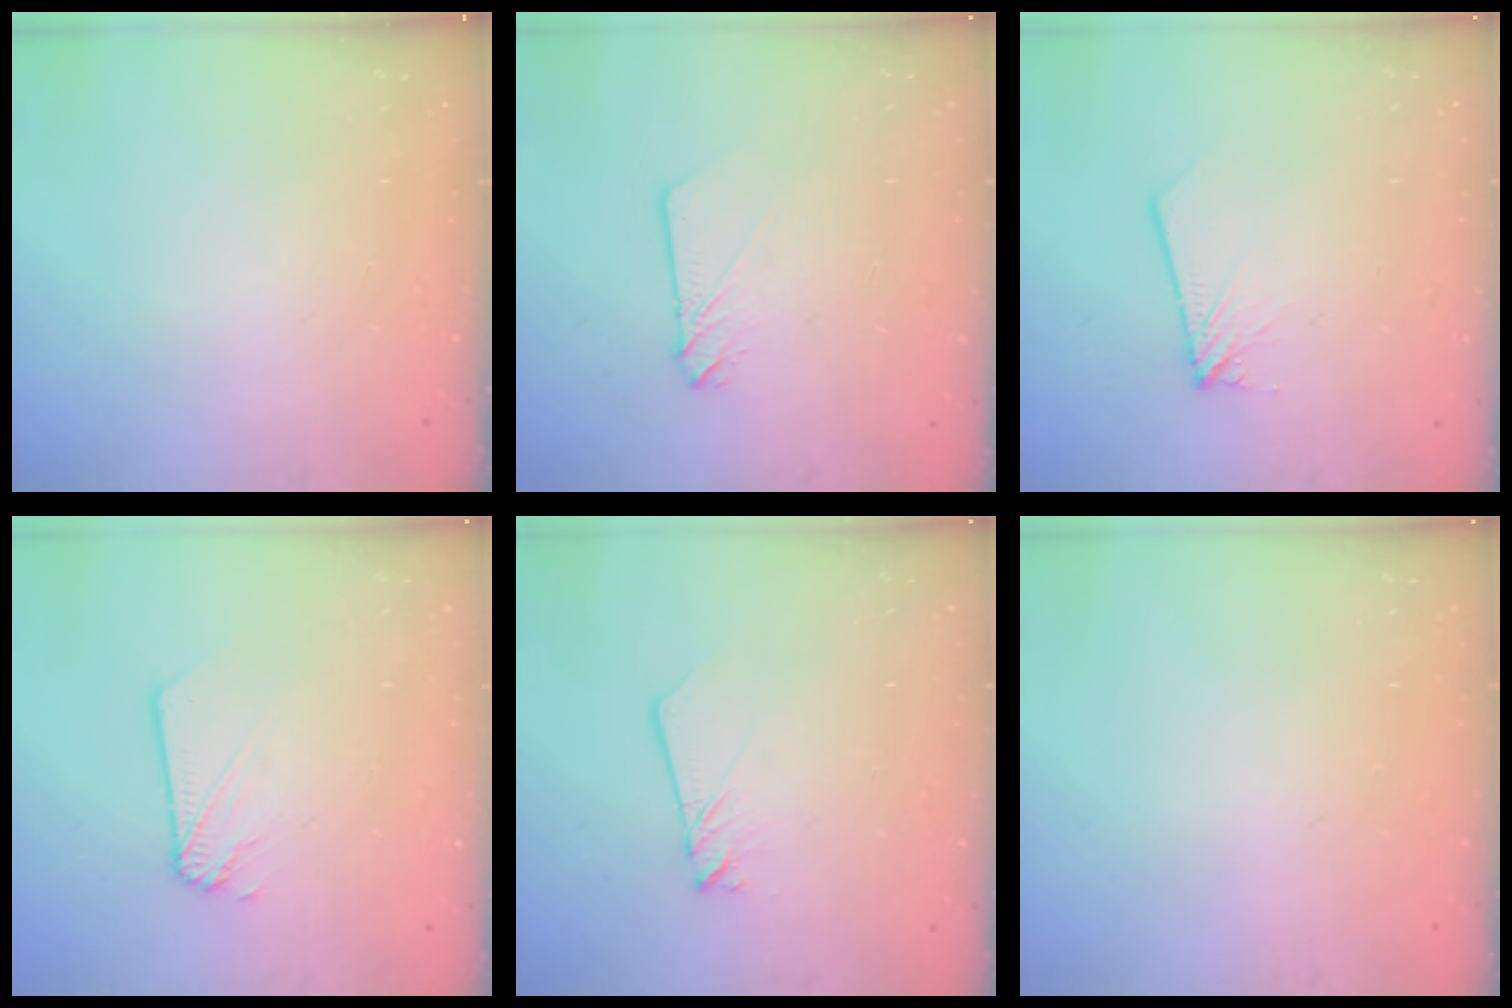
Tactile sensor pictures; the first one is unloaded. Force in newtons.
{"total": 2.9, "press": 2.9, "slide": 0.4}
{"total": 2.0, "press": 2.0, "slide": 0.2}
{"total": 2.1, "press": 2.1, "slide": 0.2}
{"total": 2.7, "press": 2.7, "slide": 0.2}
{"total": 0.0}